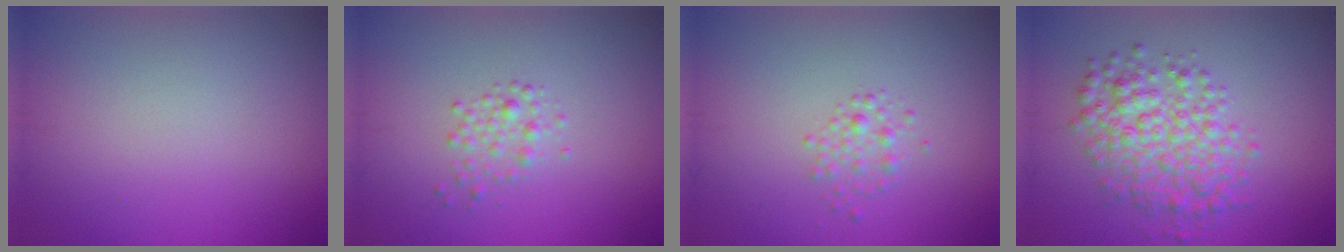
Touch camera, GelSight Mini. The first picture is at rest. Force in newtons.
{"total": 2.2, "press": 2.2, "slide": 0.1}
{"total": 1.4, "press": 1.4, "slide": 0.1}
{"total": 5.2, "press": 5.2, "slide": 0.0}